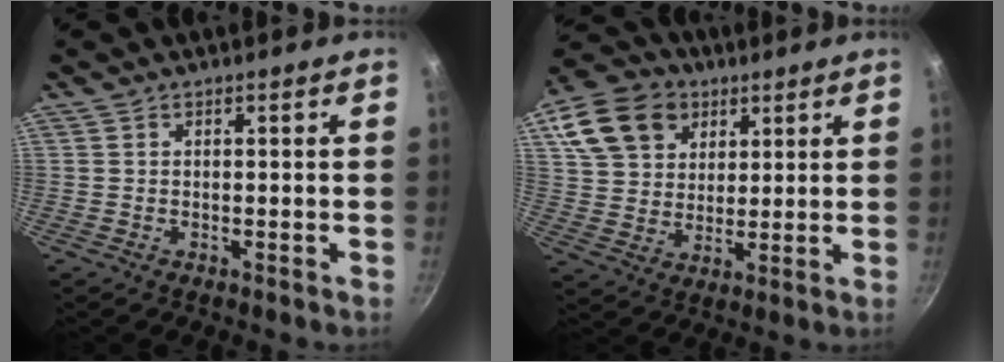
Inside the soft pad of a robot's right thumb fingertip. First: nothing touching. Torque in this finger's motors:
{"motor_torque": [-0.30, 2.11, 0.63, 0.19, 0.04]}